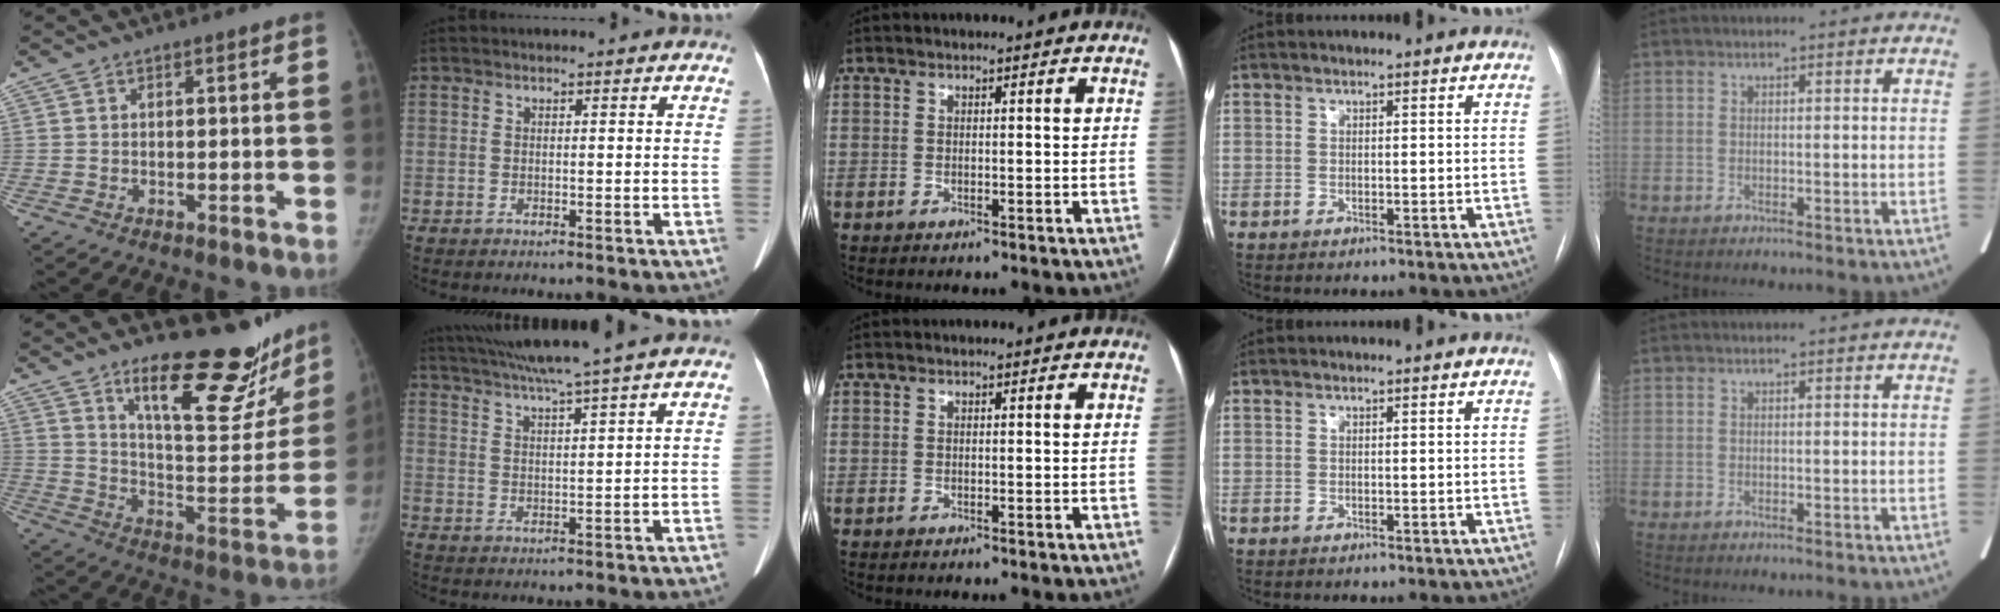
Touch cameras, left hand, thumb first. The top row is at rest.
{"thumb": {"total": 22.5, "force": [16.5, 7.5, 13.4], "torque": [-0.134, -0.114, 0.246]}, "index": {"total": 10.0, "force": [8.3, -2.3, 5.0], "torque": [-0.088, 0.007, 0.131]}}